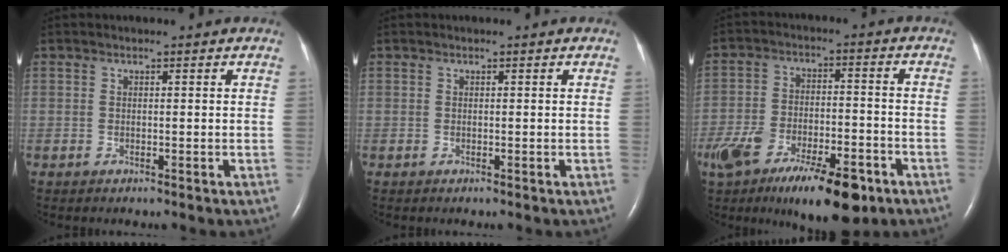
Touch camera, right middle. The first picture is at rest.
{"total": 0.0}
{"total": 18.8, "force": [-11.5, 6.5, 13.4], "torque": [-0.236, -0.019, -0.189]}